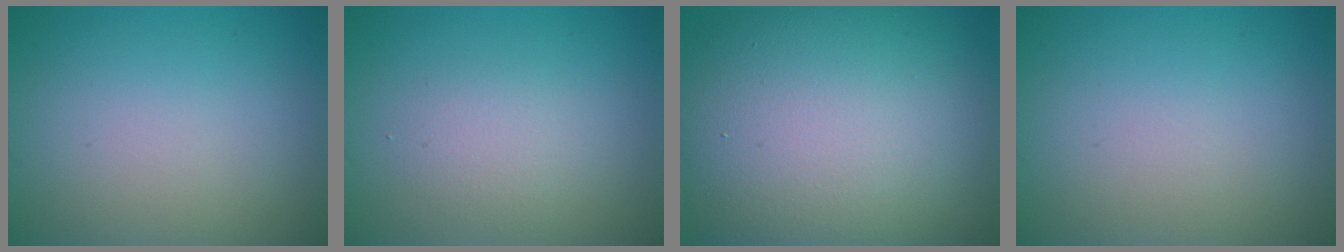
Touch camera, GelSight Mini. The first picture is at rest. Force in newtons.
{"total": 1.8, "press": 1.8, "slide": 0.1}
{"total": 15.3, "press": 15.3, "slide": 1.2}
{"total": 0.0}